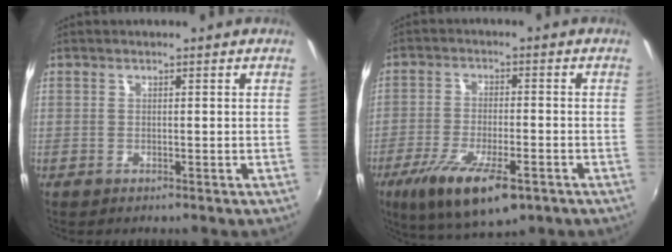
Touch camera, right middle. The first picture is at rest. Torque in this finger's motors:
{"motor_torque": [1.51, -0.63, 0.69, 0.21]}